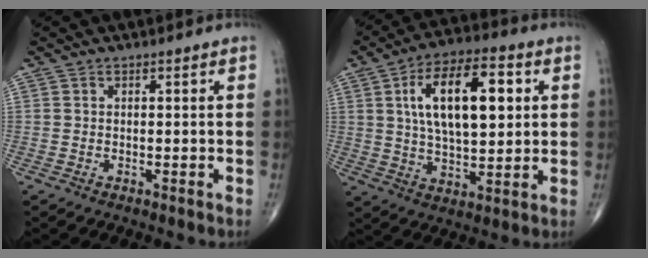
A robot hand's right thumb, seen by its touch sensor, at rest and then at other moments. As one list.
[{"total": 17.5, "force": [4.3, 8.0, 15.0], "torque": [-0.234, 0.002, 0.072]}]